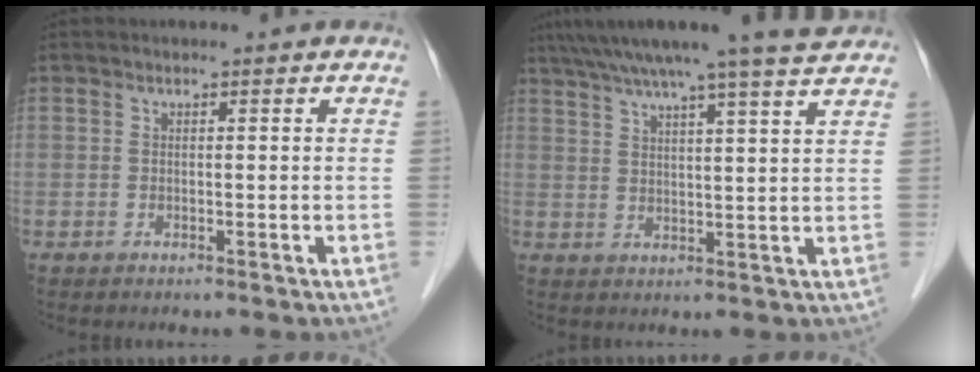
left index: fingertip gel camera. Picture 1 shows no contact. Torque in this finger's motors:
{"motor_torque": [0.91, -1.23, 0.53, 0.21]}